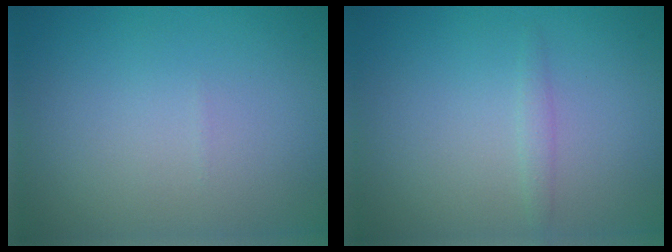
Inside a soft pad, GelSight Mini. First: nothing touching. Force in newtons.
{"total": 0.9, "press": 0.9, "slide": 0.1}